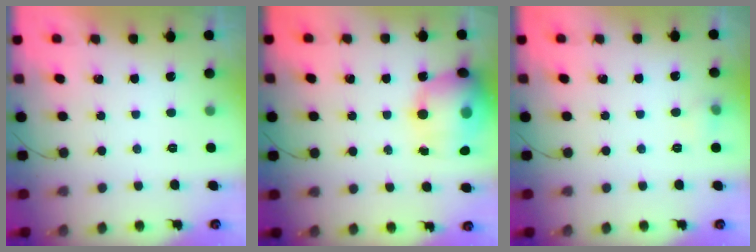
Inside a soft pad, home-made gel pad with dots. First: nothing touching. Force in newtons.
{"total": 19.8, "press": 19.5, "slide": 3.8}
{"total": 4.6, "press": 4.4, "slide": 1.4}